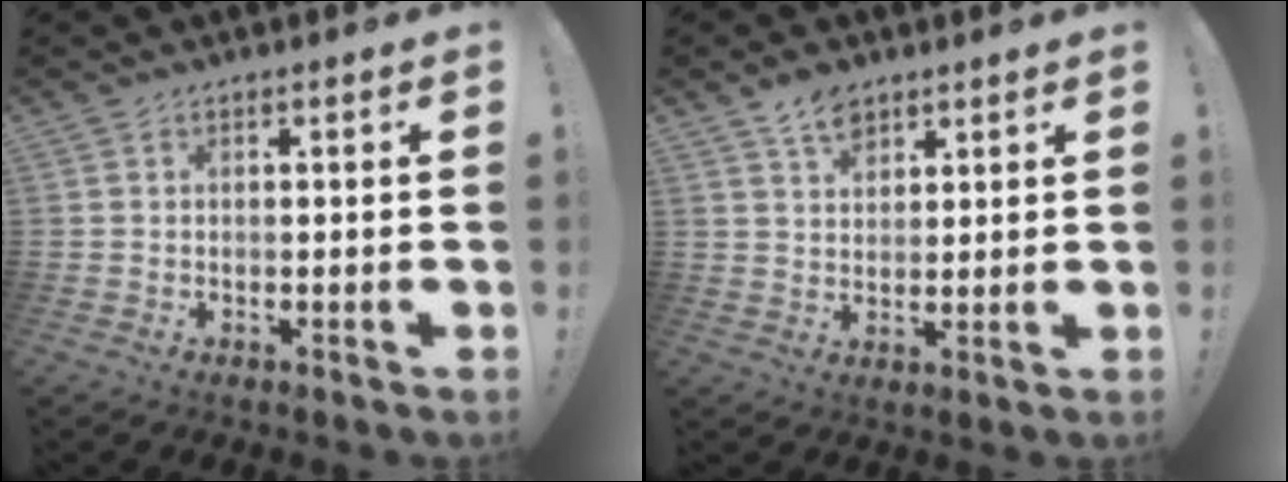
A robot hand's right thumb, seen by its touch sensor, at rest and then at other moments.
{"total": 6.0, "force": [4.2, 3.3, 2.7], "torque": [-0.042, -0.019, 0.077]}